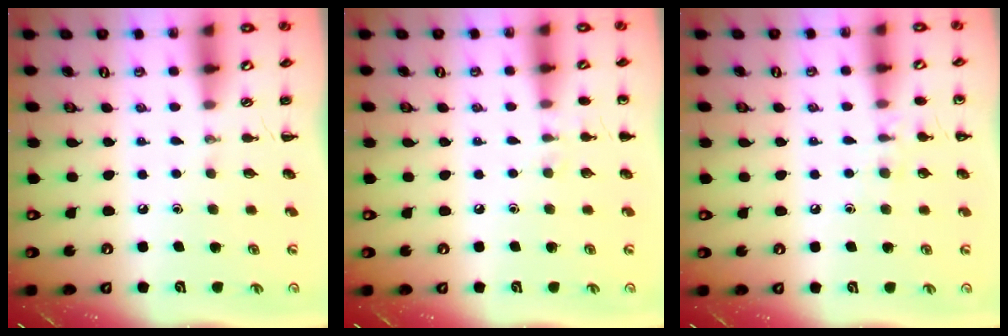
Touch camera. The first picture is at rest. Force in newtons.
{"total": 4.5, "press": 4.3, "slide": 1.5}
{"total": 7.4, "press": 7.1, "slide": 2.1}